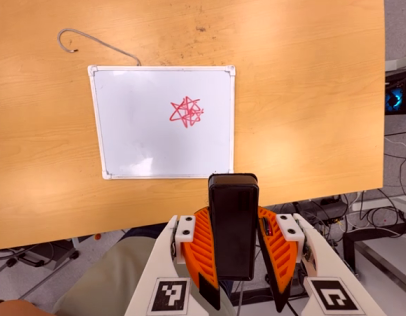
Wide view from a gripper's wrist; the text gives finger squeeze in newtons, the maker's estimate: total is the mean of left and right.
{"total": 10.0, "left": 8.2, "right": 11.7}